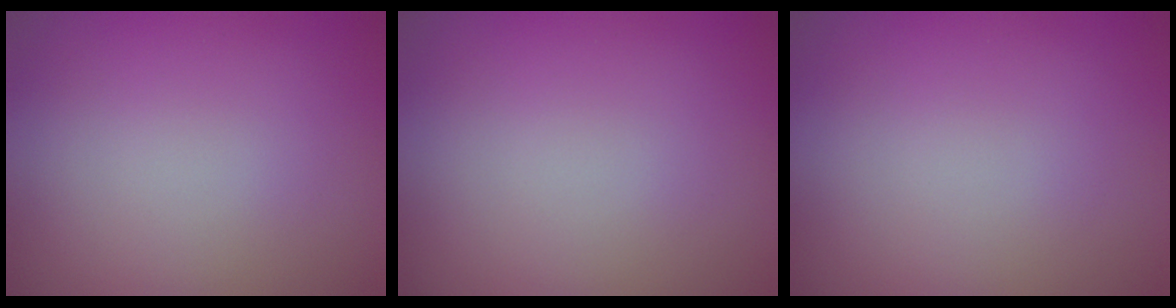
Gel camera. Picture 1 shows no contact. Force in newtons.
{"total": 0.0}
{"total": 0.0}